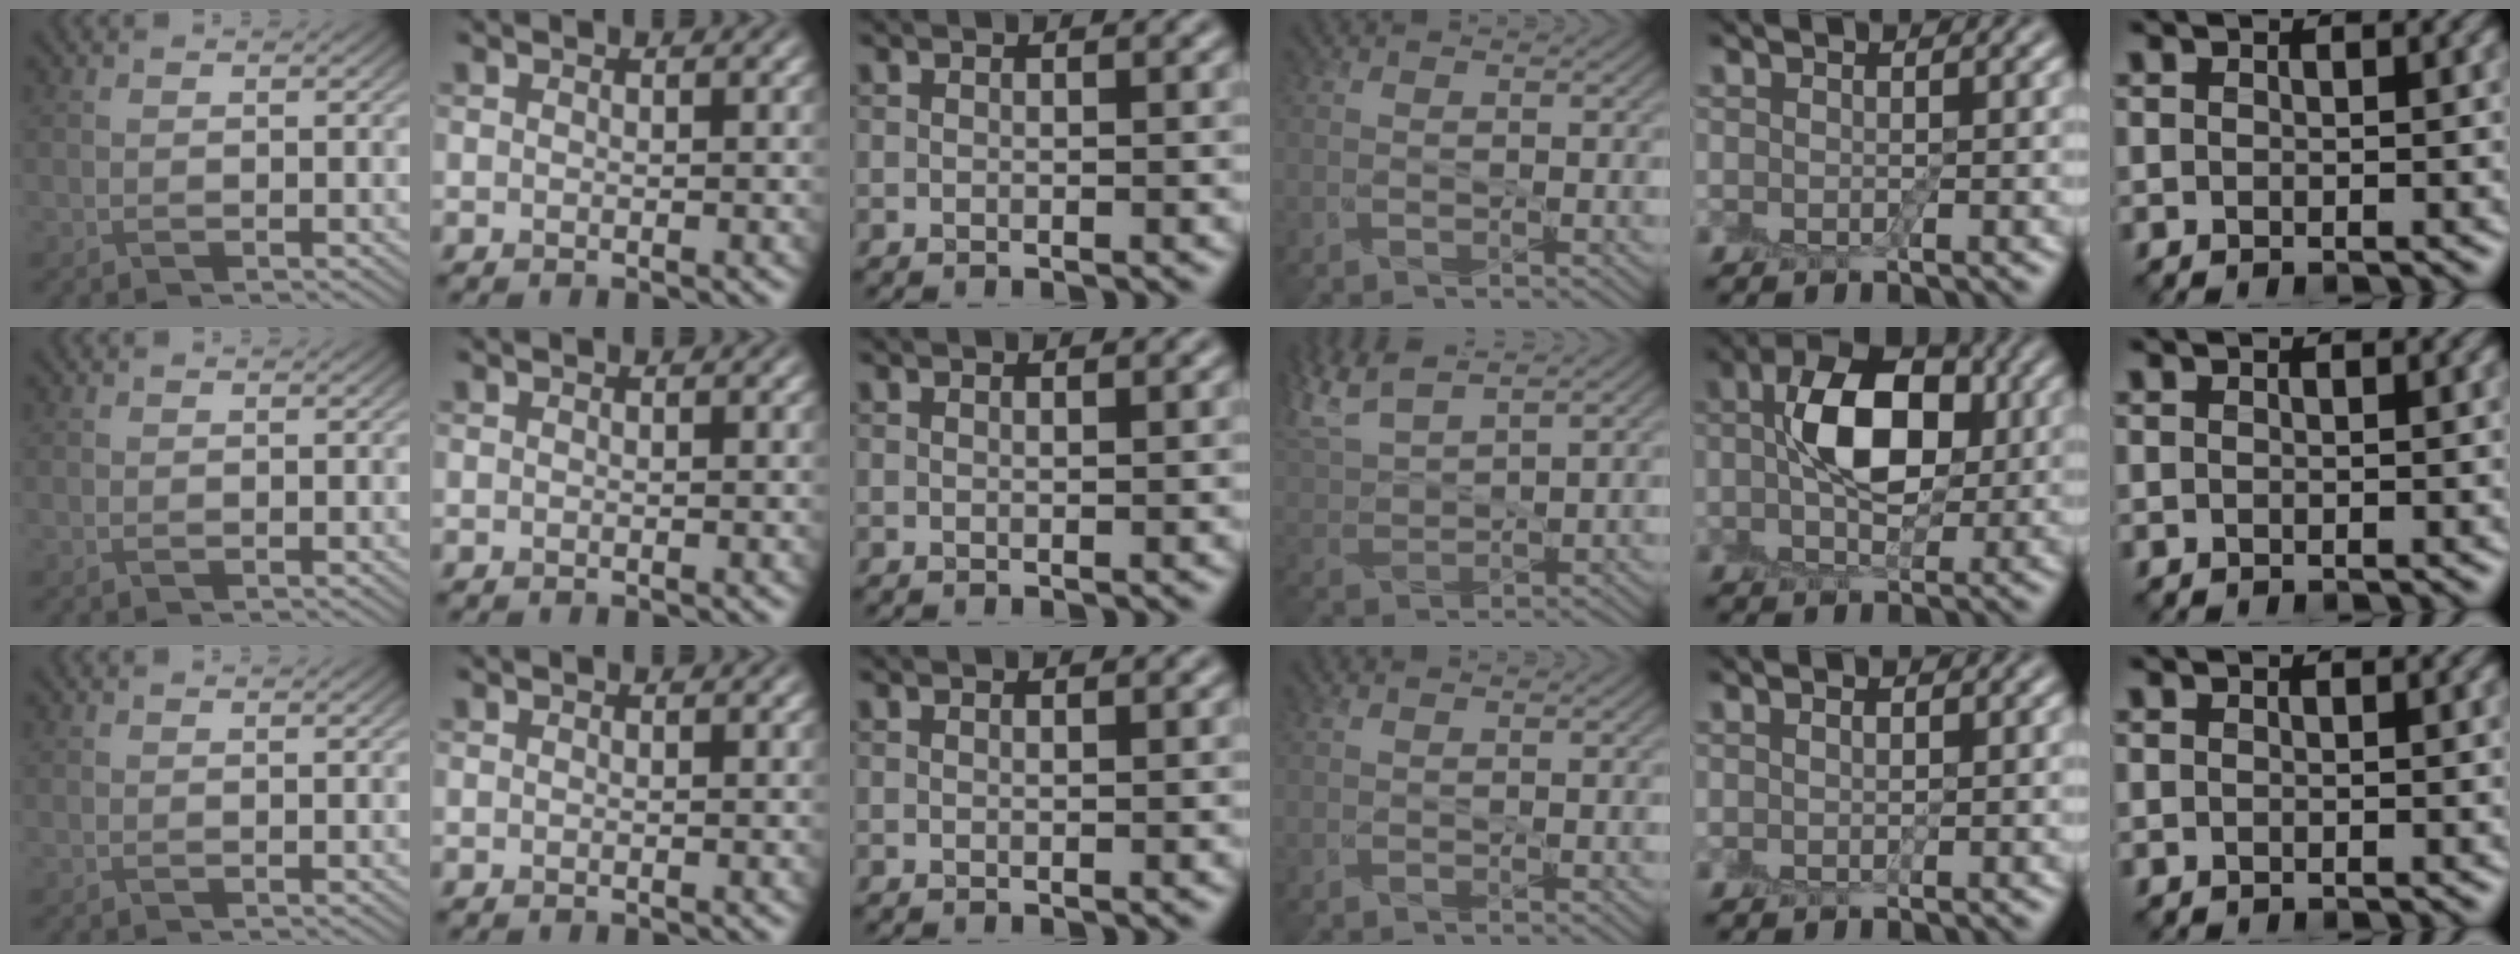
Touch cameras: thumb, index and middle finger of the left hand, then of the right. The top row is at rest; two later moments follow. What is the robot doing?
{"motion": "peel", "object": "shipping label"}